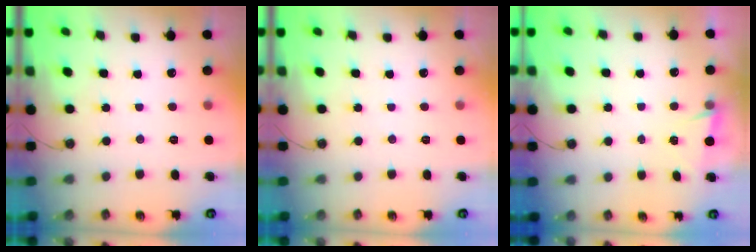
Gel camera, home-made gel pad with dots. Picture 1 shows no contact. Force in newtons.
{"total": 0.0}
{"total": 1.3, "press": 0.7, "slide": 1.1}